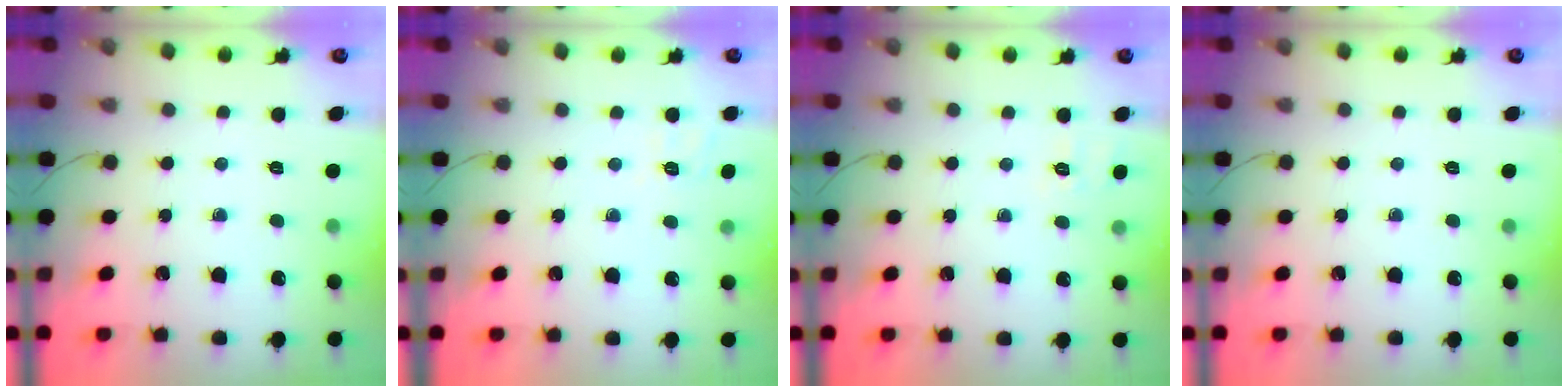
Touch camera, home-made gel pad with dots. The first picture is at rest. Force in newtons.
{"total": 2.3, "press": 1.6, "slide": 1.7}
{"total": 2.8, "press": 2.2, "slide": 1.8}
{"total": 0.0}